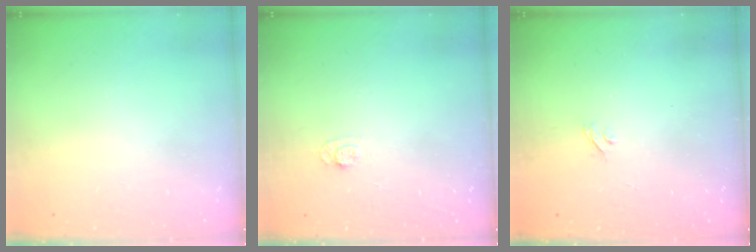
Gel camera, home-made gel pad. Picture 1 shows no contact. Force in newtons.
{"total": 4.1, "press": 4.1, "slide": 0.5}
{"total": 2.2, "press": 1.9, "slide": 1.1}